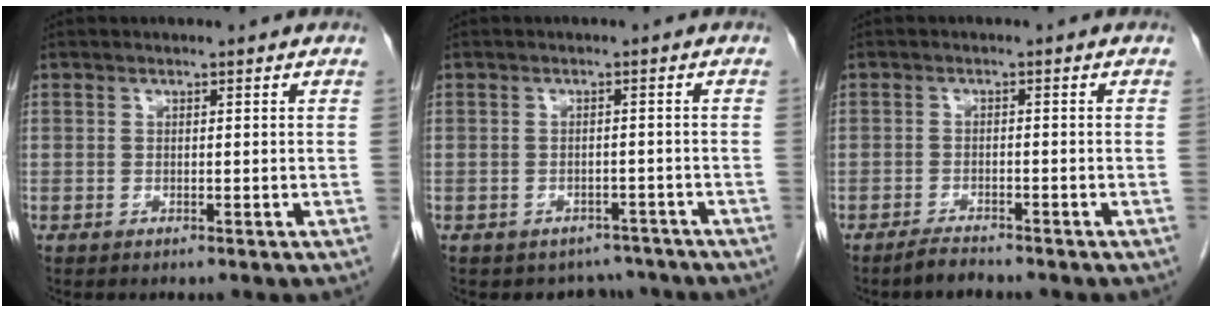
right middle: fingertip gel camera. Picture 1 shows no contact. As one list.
[{"total": 4.6, "force": [-3.8, 2.5, -0.3], "torque": [0.014, 0.014, -0.047]}, {"total": 2.1, "force": [-2.0, 0.0, 0.7], "torque": [-0.017, -0.005, -0.036]}]